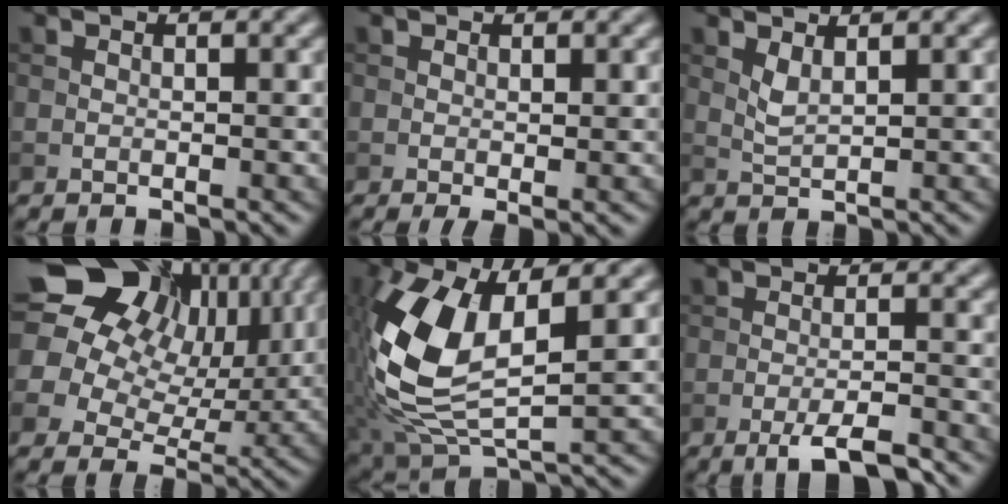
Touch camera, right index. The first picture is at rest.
{"total": 1.0, "force": [0.1, 0.2, 1.0], "torque": [-0.014, -0.005, 0.000]}
{"total": 1.5, "force": [0.9, 0.4, 1.1], "torque": [-0.030, -0.003, 0.022]}
{"total": 15.9, "force": [7.5, 11.6, 7.8], "torque": [-0.192, 0.055, 0.119]}
{"total": 10.5, "force": [1.1, 4.8, 9.3], "torque": [-0.211, -0.004, 0.021]}
{"total": 4.3, "force": [-2.7, 0.7, 3.3], "torque": [-0.055, -0.002, -0.047]}